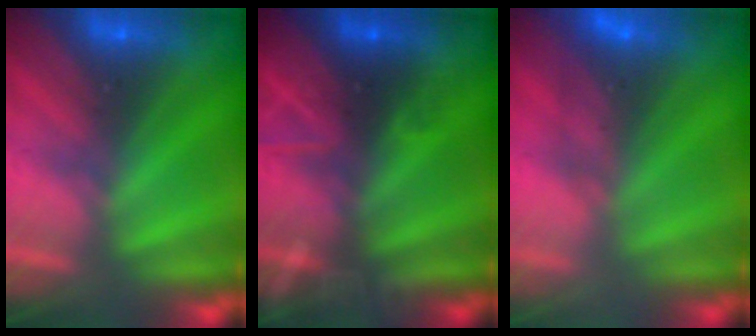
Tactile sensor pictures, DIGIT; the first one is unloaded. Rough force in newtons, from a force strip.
{"total": 2.9}
{"total": 4.6}